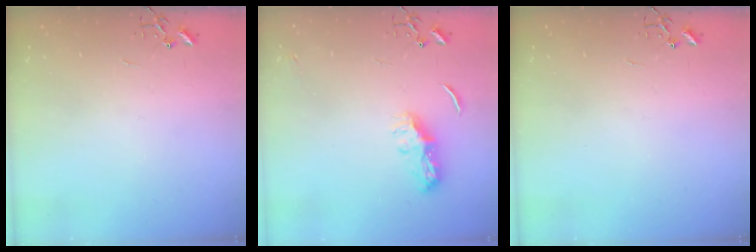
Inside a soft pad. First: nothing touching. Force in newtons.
{"total": 8.1, "press": 8.1, "slide": 0.6}
{"total": 0.0}